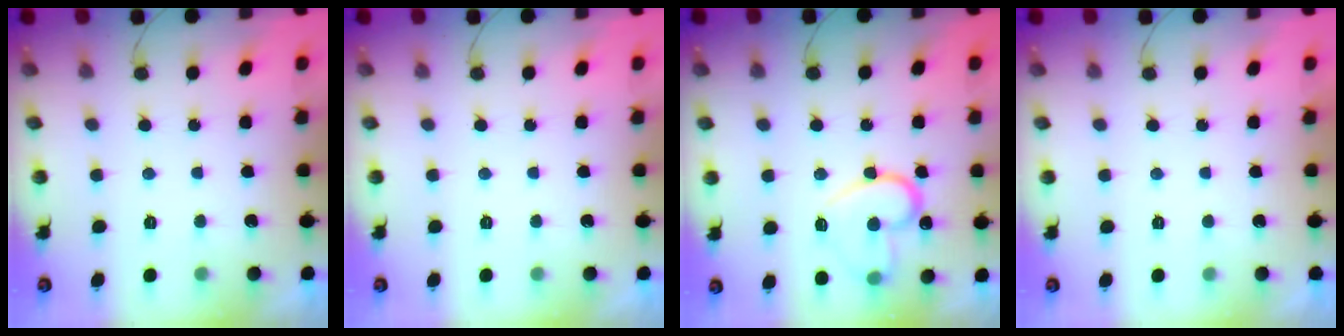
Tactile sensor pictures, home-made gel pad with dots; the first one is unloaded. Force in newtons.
{"total": 0.0}
{"total": 14.8, "press": 14.8, "slide": 0.7}
{"total": 1.7, "press": 1.7, "slide": 0.0}